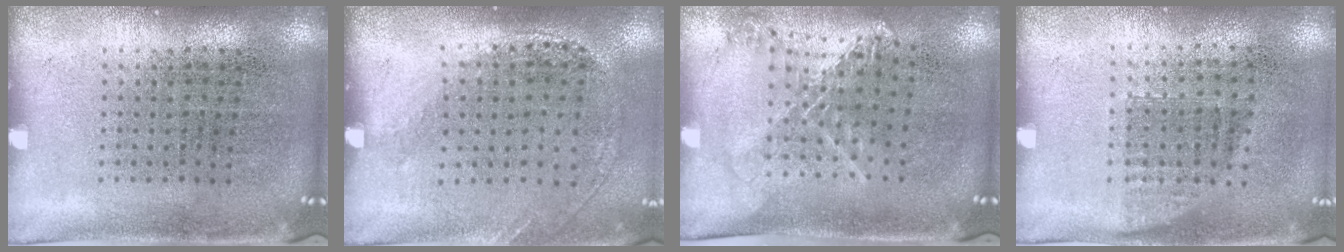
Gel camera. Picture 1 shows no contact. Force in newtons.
{"total": 1.2, "press": 0.9, "slide": 0.9}
{"total": 1.1, "press": 1.1, "slide": 0.3}
{"total": 0.7, "press": 0.6, "slide": 0.3}